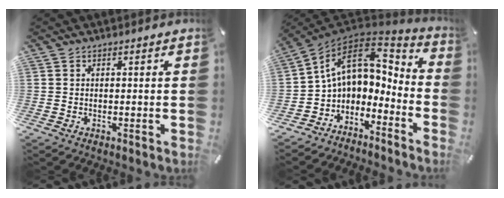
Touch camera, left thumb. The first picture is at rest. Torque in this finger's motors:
{"motor_torque": [0.76, 0.91, 1.30, 1.46, 0.09]}